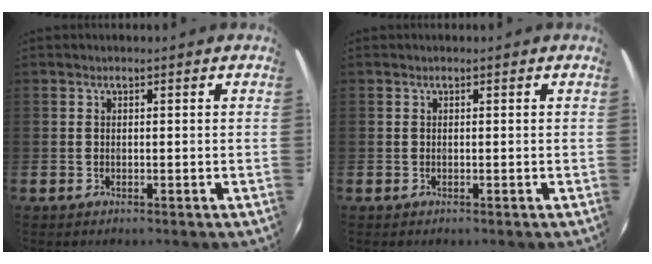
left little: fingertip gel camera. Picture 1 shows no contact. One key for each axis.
{"total": 0.0}